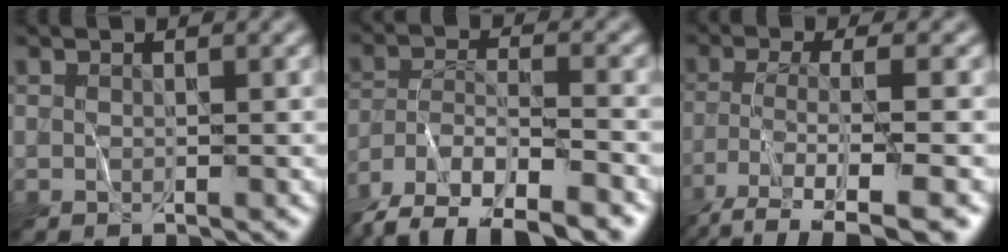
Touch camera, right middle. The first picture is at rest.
{"total": 9.8, "force": [-7.9, 3.2, 4.8], "torque": [-0.075, -0.014, -0.135]}
{"total": 6.9, "force": [-4.4, 1.4, 5.1], "torque": [-0.084, -0.002, -0.076]}